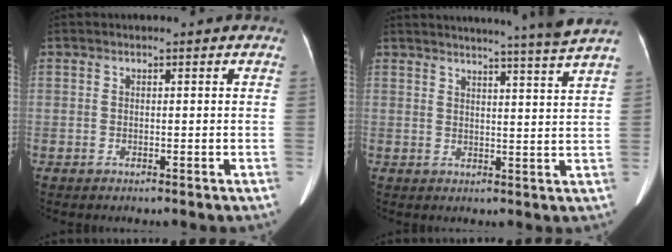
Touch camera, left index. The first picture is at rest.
{"total": 10.9, "force": [9.9, -2.8, 3.6], "torque": [-0.050, -0.042, 0.113]}